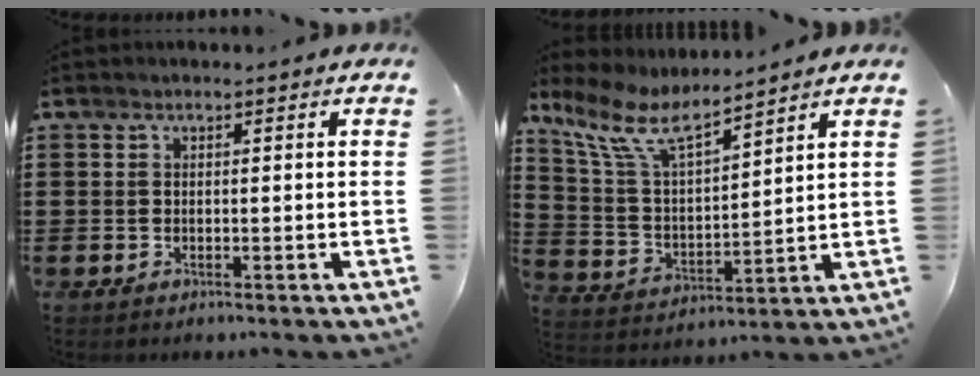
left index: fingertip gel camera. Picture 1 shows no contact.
{"total": 8.8, "force": [6.6, 2.4, 5.3], "torque": [-0.128, -0.024, 0.118]}